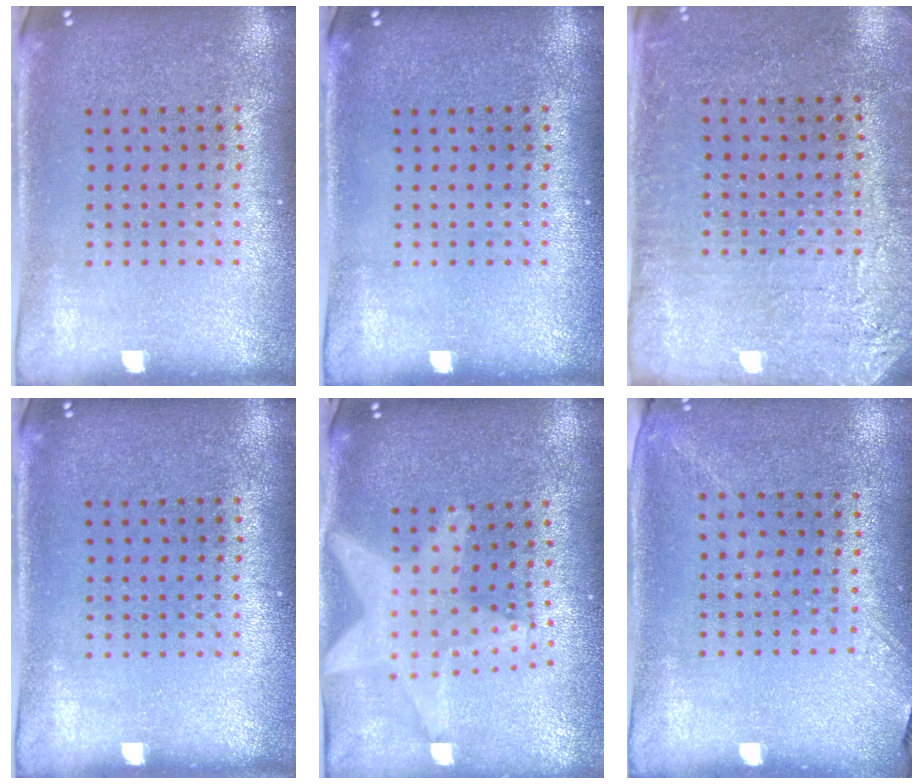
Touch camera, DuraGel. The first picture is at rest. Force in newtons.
{"total": 0.0}
{"total": 2.8, "press": 2.6, "slide": 1.1}
{"total": 0.0}
{"total": 1.9, "press": 1.6, "slide": 1.0}
{"total": 1.3, "press": 1.0, "slide": 0.8}